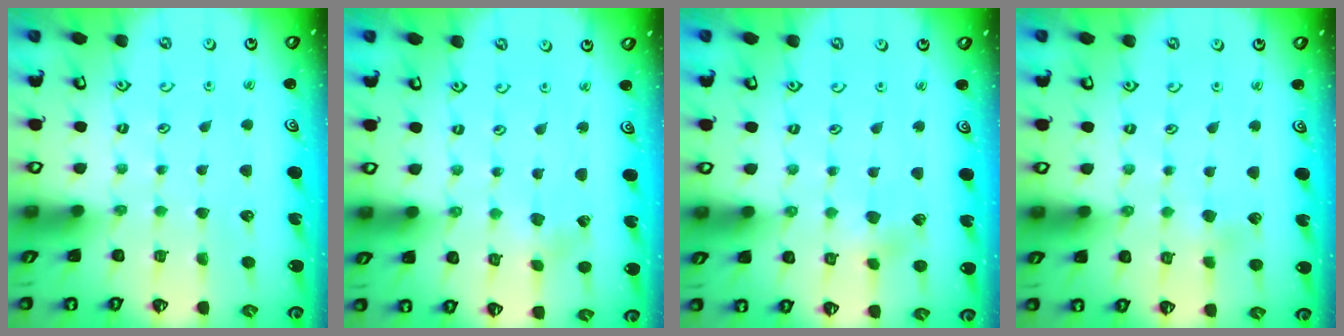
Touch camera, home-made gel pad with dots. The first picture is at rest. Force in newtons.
{"total": 0.5, "press": 0.5, "slide": 0.0}
{"total": 3.1, "press": 3.1, "slide": 0.4}
{"total": 2.1, "press": 2.0, "slide": 0.6}